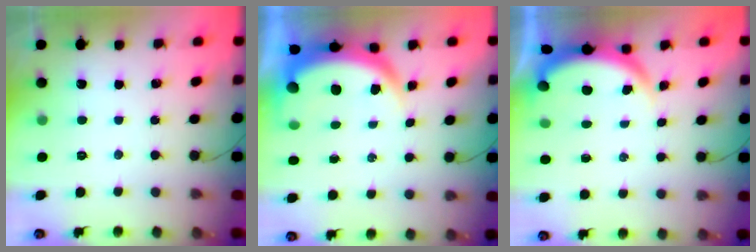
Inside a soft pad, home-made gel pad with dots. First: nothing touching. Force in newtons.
{"total": 8.2, "press": 8.1, "slide": 1.1}
{"total": 3.8, "press": 3.8, "slide": 0.1}